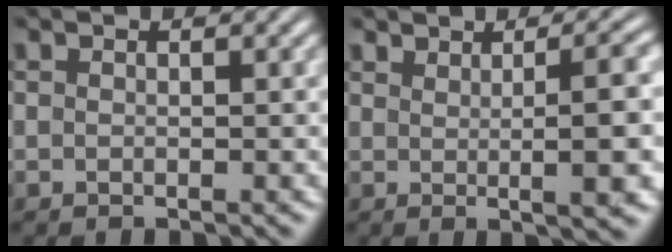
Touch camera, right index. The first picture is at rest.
{"total": 3.8, "force": [1.0, -0.3, 3.7], "torque": [-0.046, 0.003, 0.021]}